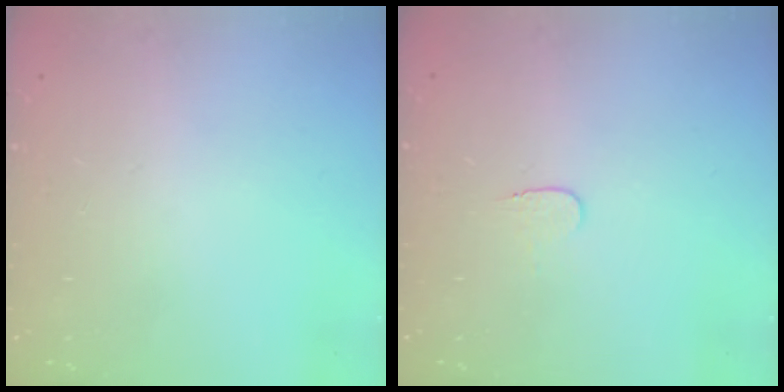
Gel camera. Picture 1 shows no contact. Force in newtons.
{"total": 3.8, "press": 3.7, "slide": 0.4}